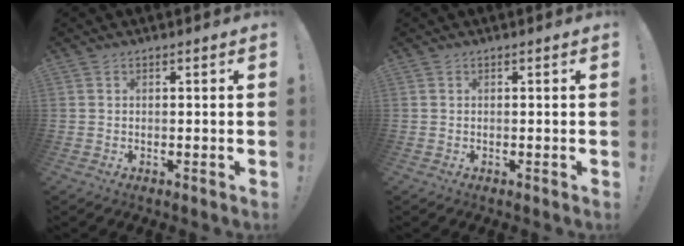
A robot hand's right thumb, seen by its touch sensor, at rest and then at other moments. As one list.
[{"total": 0.0}]